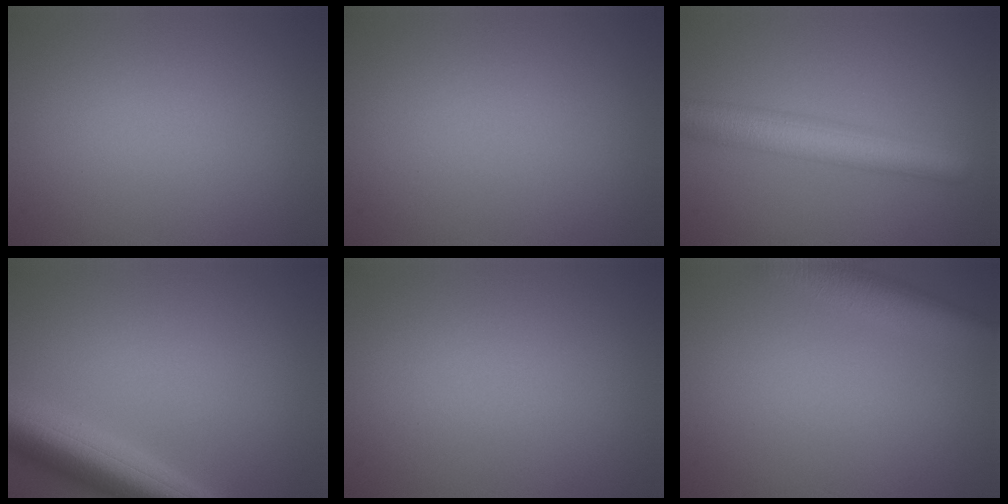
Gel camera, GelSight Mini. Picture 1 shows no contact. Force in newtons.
{"total": 0.0}
{"total": 5.6, "press": 5.6, "slide": 0.1}
{"total": 6.8, "press": 6.8, "slide": 0.4}
{"total": 0.0}
{"total": 4.1, "press": 4.0, "slide": 0.3}